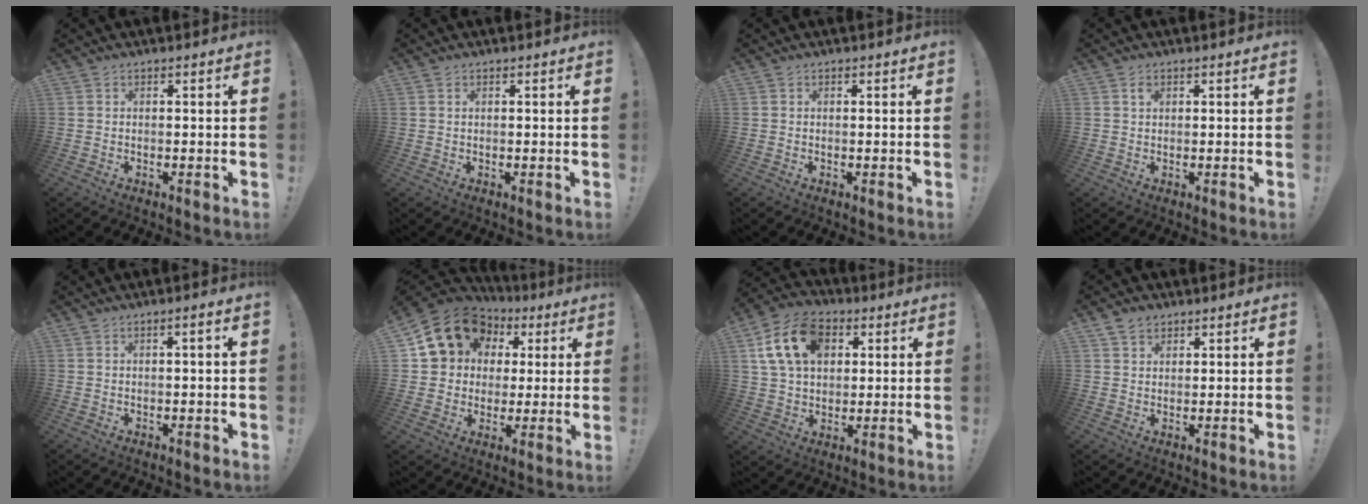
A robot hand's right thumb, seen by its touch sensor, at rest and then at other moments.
{"total": 0.6, "force": [0.4, 0.3, 0.3], "torque": [-0.008, 0.001, 0.007]}
{"total": 0.0}
{"total": 1.2, "force": [0.7, 0.7, 0.6], "torque": [-0.004, -0.001, 0.012]}
{"total": 1.6, "force": [-0.4, -0.2, 1.5], "torque": [-0.026, 0.001, -0.008]}
{"total": 16.8, "force": [6.7, 13.7, 7.0], "torque": [-0.100, -0.028, 0.143]}
{"total": 16.5, "force": [6.0, 11.7, 10.1], "torque": [-0.161, -0.011, 0.115]}
{"total": 3.7, "force": [2.7, 2.4, 1.0], "torque": [-0.012, -0.010, 0.049]}